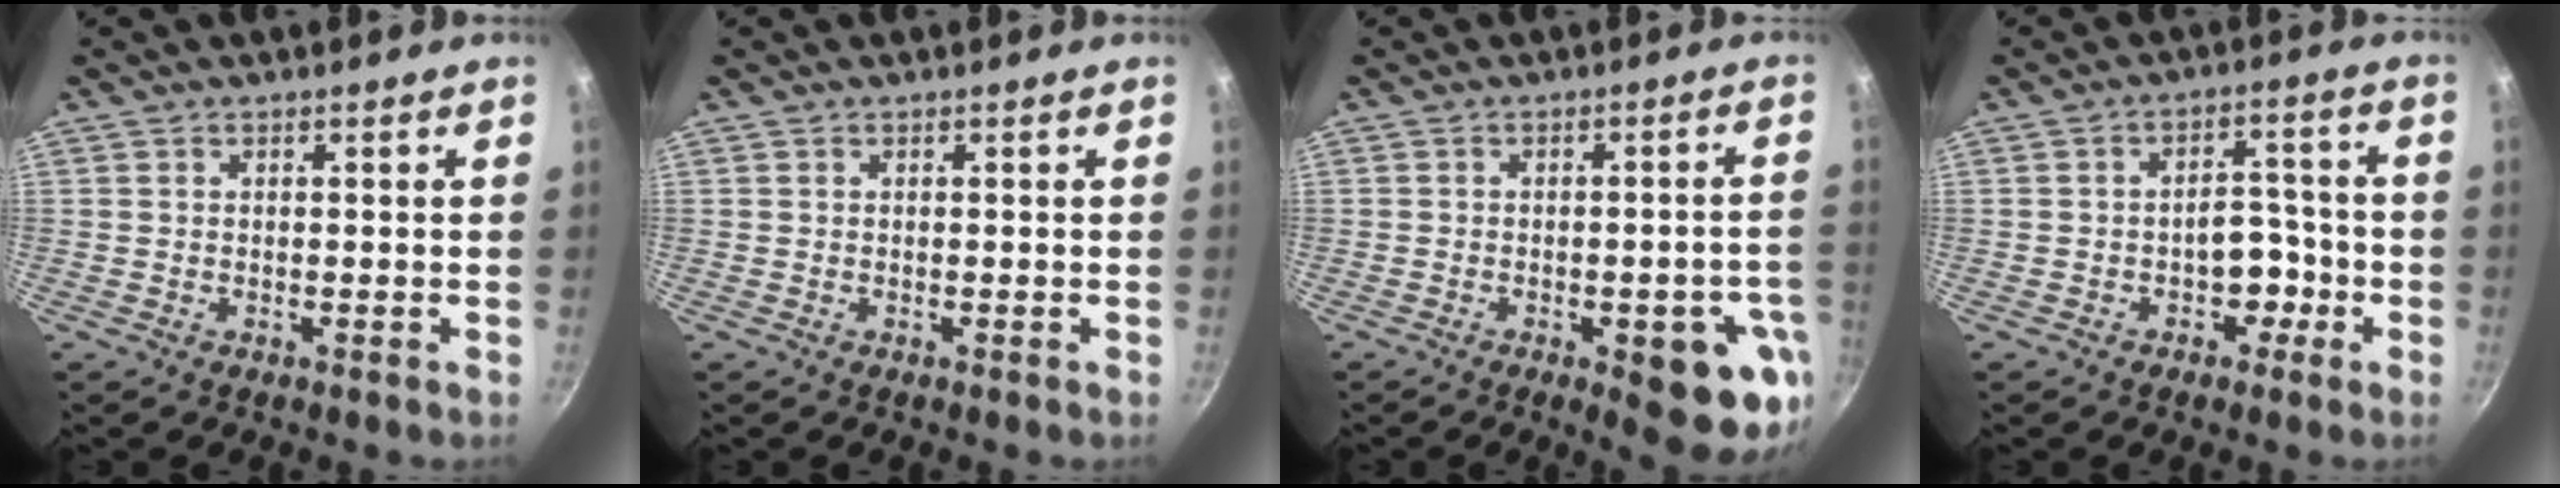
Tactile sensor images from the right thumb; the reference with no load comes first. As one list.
[{"total": 0.0}, {"total": 12.6, "force": [-4.6, 4.4, 10.9], "torque": [-0.098, 0.015, -0.053]}, {"total": 5.9, "force": [-2.2, 4.2, 3.5], "torque": [-0.008, 0.033, -0.029]}]